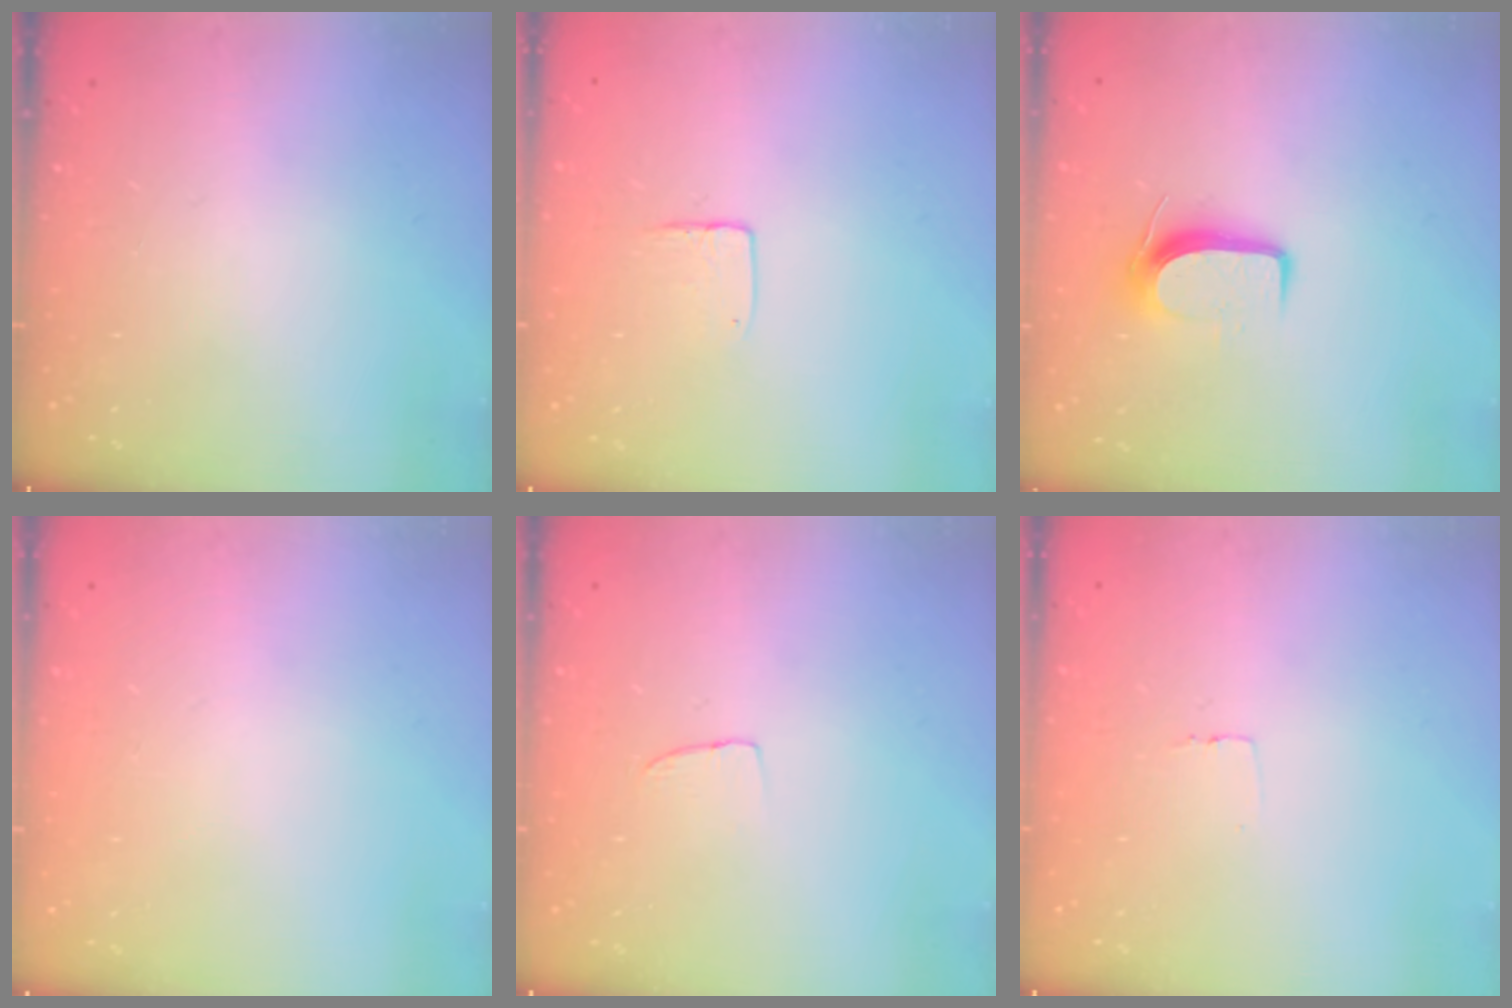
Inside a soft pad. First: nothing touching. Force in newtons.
{"total": 4.3, "press": 4.3, "slide": 0.4}
{"total": 8.0, "press": 8.0, "slide": 0.9}
{"total": 0.0}
{"total": 3.2, "press": 3.2, "slide": 0.2}
{"total": 2.3, "press": 2.3, "slide": 0.1}